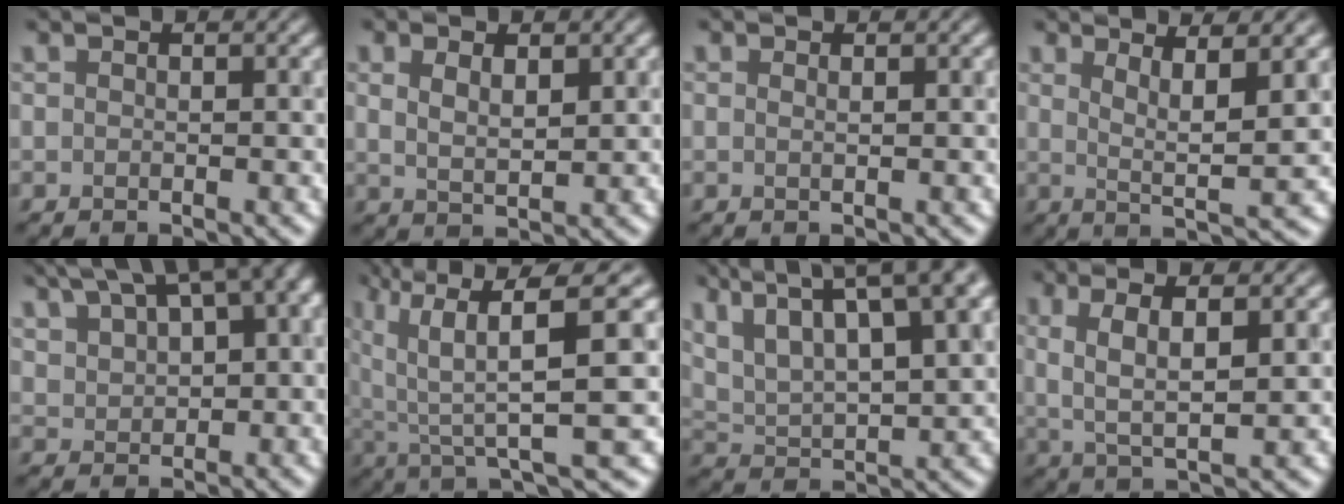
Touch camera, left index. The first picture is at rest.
{"total": 0.9, "force": [0.3, -0.6, 0.7], "torque": [-0.033, -0.015, 0.044]}
{"total": 0.0}
{"total": 3.5, "force": [1.1, -0.7, 3.3], "torque": [-0.072, -0.010, 0.061]}
{"total": 10.4, "force": [5.8, 4.4, 7.4], "torque": [-0.166, 0.030, 0.133]}
{"total": 8.3, "force": [2.7, 0.6, 7.9], "torque": [-0.162, 0.008, 0.102]}
{"total": 12.3, "force": [7.4, 4.1, 9.0], "torque": [-0.178, 0.012, 0.137]}
{"total": 2.9, "force": [0.3, -0.4, 2.8], "torque": [-0.086, -0.014, 0.047]}